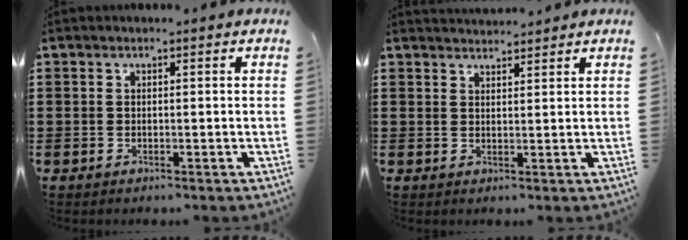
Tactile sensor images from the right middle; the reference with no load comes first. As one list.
[{"total": 2.1, "force": [2.0, 0.2, -0.1], "torque": [-0.003, 0.001, 0.039]}]